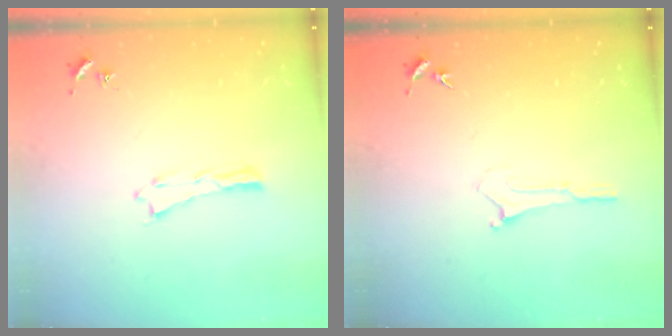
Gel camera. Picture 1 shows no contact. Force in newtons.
{"total": 0.0}